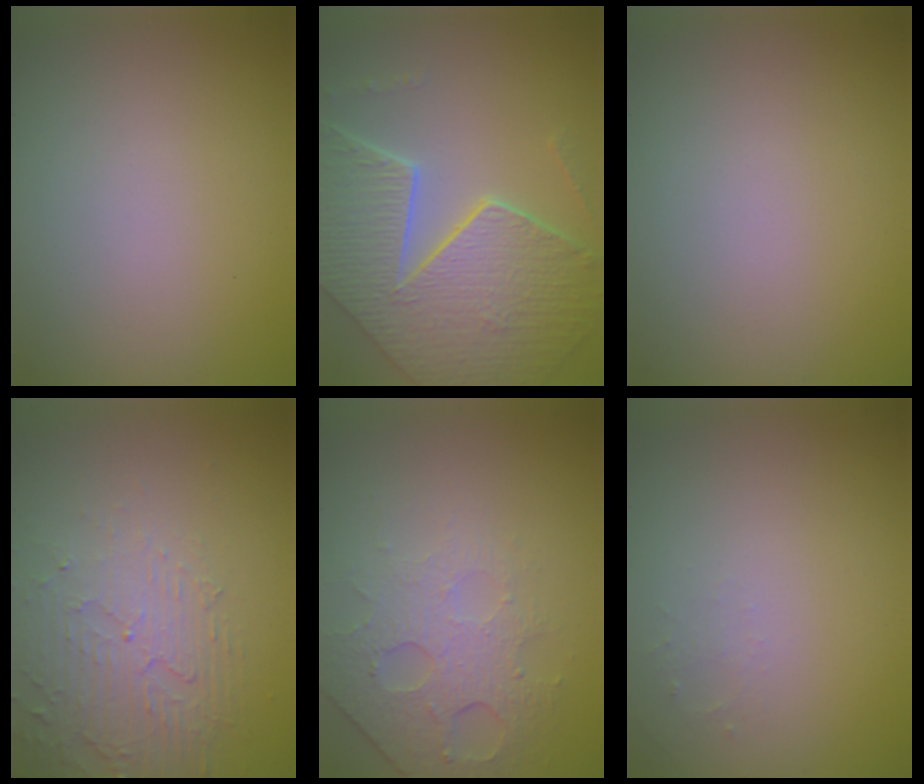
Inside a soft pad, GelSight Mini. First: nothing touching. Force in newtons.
{"total": 8.7, "press": 6.3, "slide": 6.1}
{"total": 0.0}
{"total": 5.0, "press": 3.4, "slide": 3.7}
{"total": 4.9, "press": 3.2, "slide": 3.7}
{"total": 0.8, "press": 0.8, "slide": 0.3}